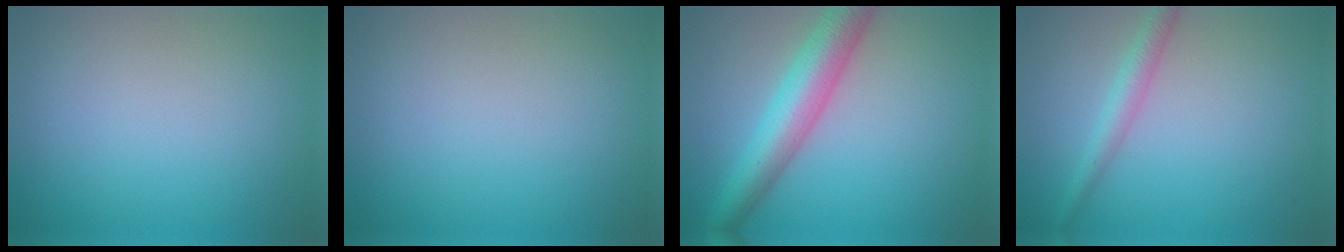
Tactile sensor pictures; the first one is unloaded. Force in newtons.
{"total": 0.0}
{"total": 6.3, "press": 6.3, "slide": 0.1}
{"total": 2.2, "press": 2.2, "slide": 0.2}